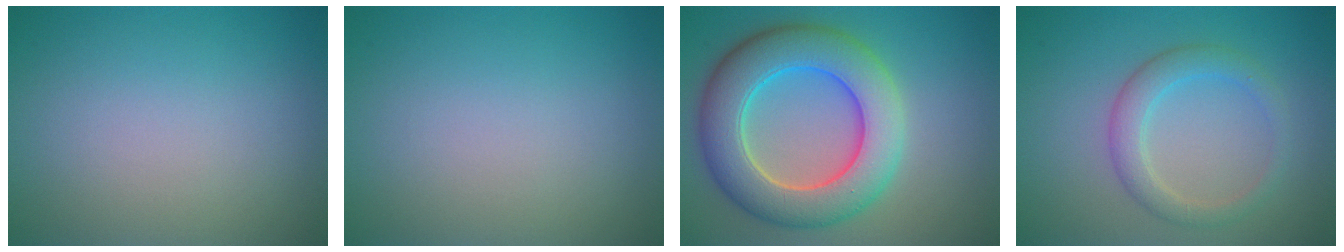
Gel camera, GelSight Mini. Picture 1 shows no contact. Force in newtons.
{"total": 0.0}
{"total": 9.2, "press": 9.2, "slide": 0.5}
{"total": 2.8, "press": 2.8, "slide": 0.1}